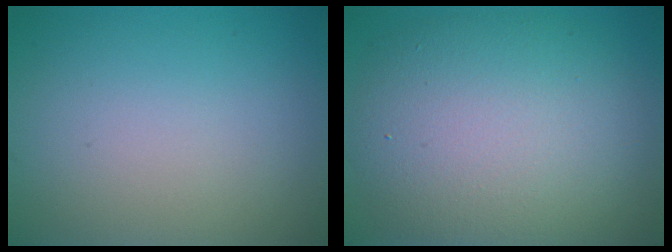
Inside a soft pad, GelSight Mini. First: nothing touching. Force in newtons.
{"total": 10.3, "press": 10.3, "slide": 0.3}